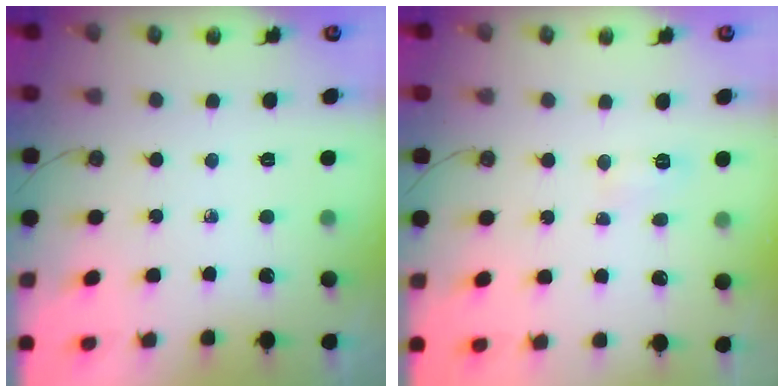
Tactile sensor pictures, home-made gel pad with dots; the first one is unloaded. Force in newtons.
{"total": 5.6, "press": 4.9, "slide": 2.7}